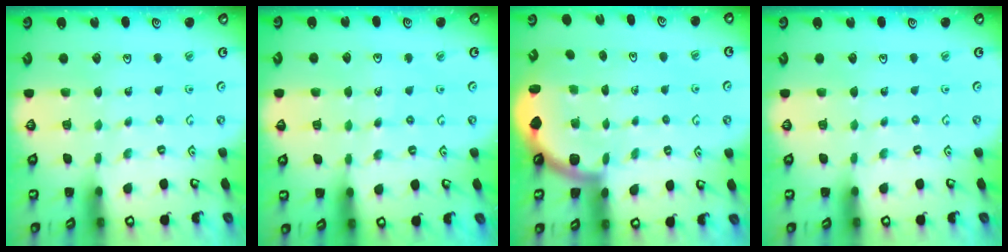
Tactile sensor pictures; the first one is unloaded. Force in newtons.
{"total": 3.3, "press": 2.6, "slide": 2.0}
{"total": 1.6, "press": 1.6, "slide": 0.1}
{"total": 0.0}